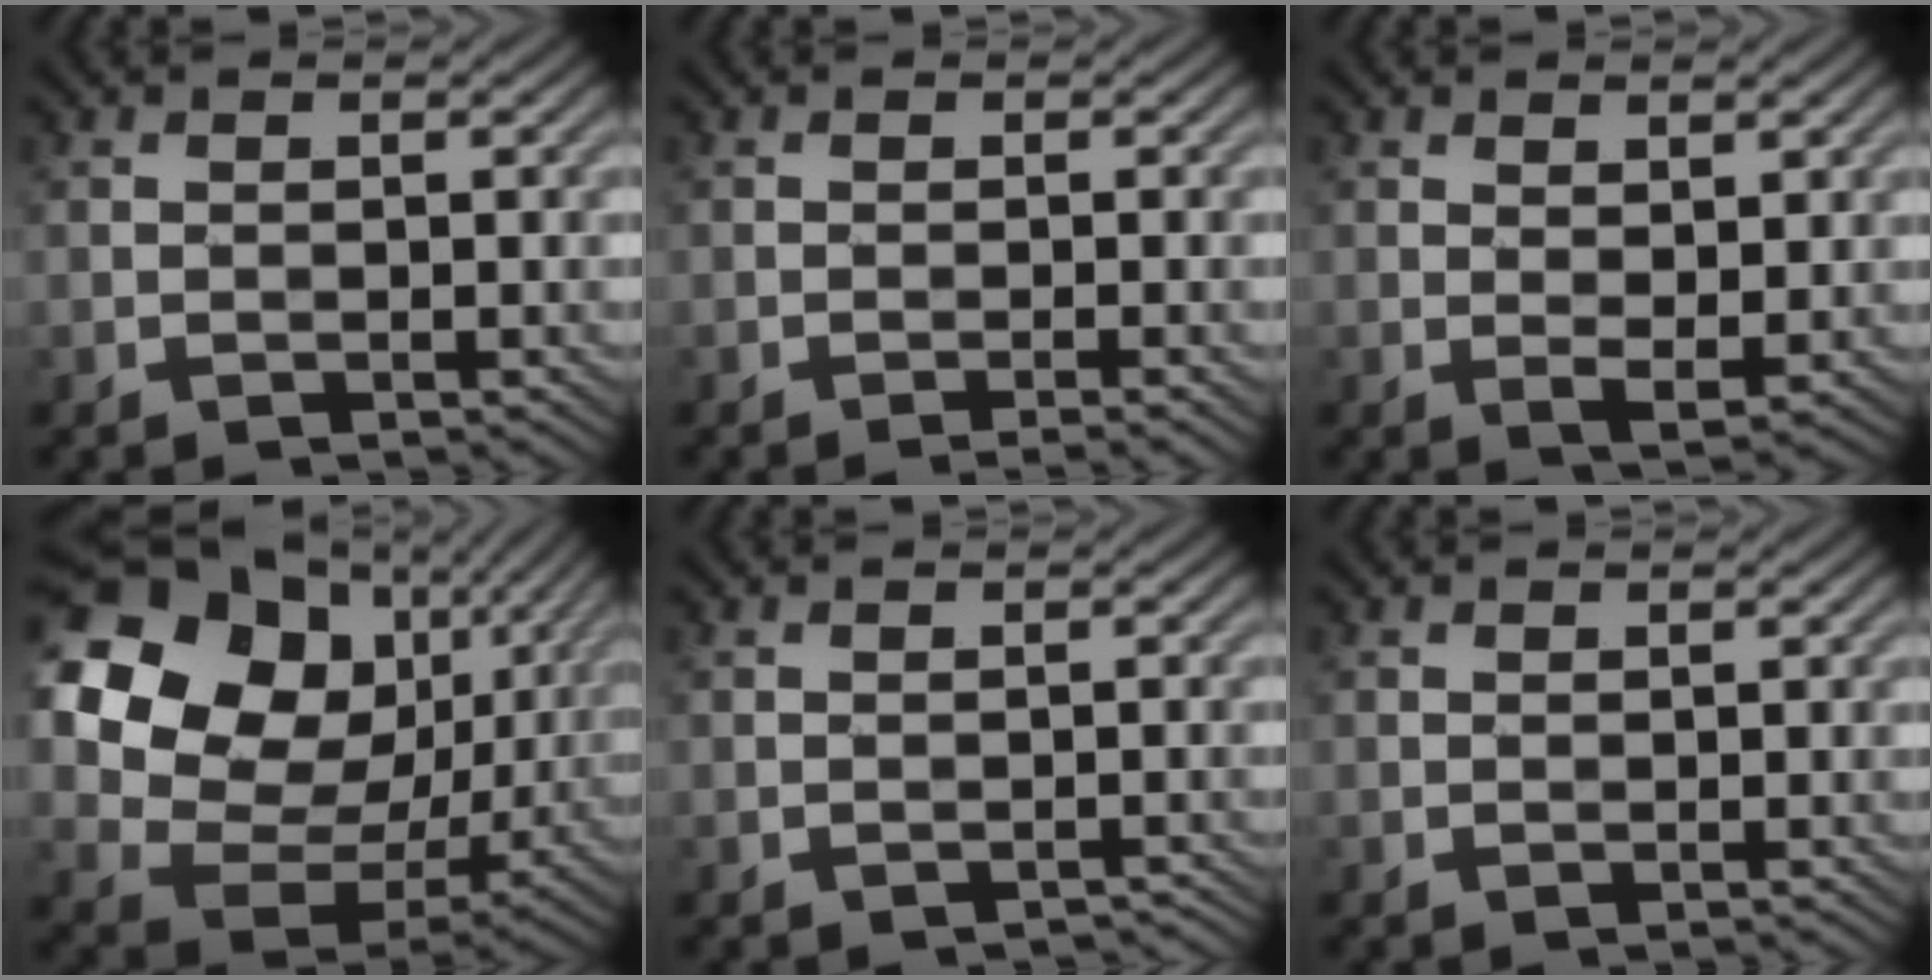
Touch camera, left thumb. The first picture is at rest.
{"total": 1.1, "force": [-0.6, -0.1, 0.9], "torque": [-0.019, 0.005, -0.014]}
{"total": 2.6, "force": [1.3, 0.8, 2.1], "torque": [-0.044, -0.007, 0.029]}
{"total": 21.7, "force": [8.3, 16.7, 11.0], "torque": [-0.285, 0.036, 0.179]}
{"total": 0.5, "force": [-0.5, 0.0, -0.2], "torque": [0.002, 0.002, -0.008]}
{"total": 0.0}